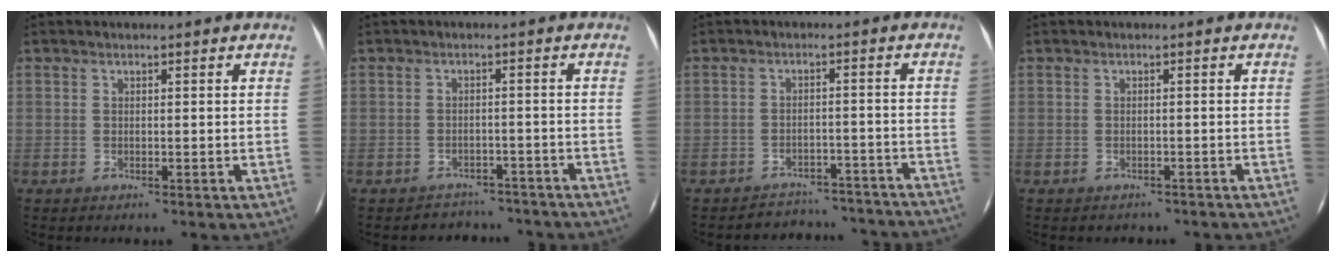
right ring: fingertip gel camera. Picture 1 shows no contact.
{"total": 8.6, "force": [-7.6, 3.8, 1.4], "torque": [-0.029, 0.023, -0.090]}
{"total": 17.1, "force": [-16.1, 4.6, 3.5], "torque": [-0.062, 0.034, -0.188]}
{"total": 2.4, "force": [-1.9, 1.3, 0.6], "torque": [-0.008, 0.002, -0.019]}